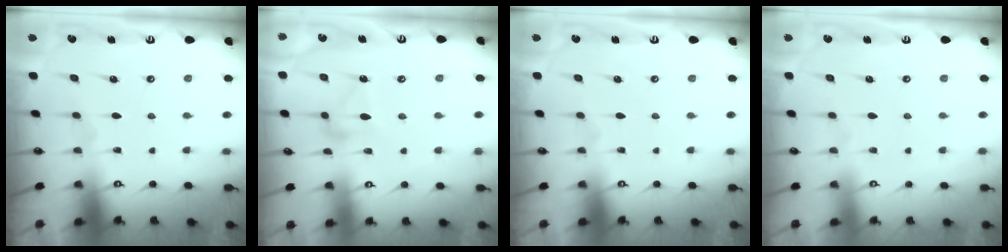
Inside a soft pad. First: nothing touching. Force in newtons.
{"total": 8.7, "press": 8.7, "slide": 0.4}
{"total": 0.0}
{"total": 3.9, "press": 3.9, "slide": 0.1}